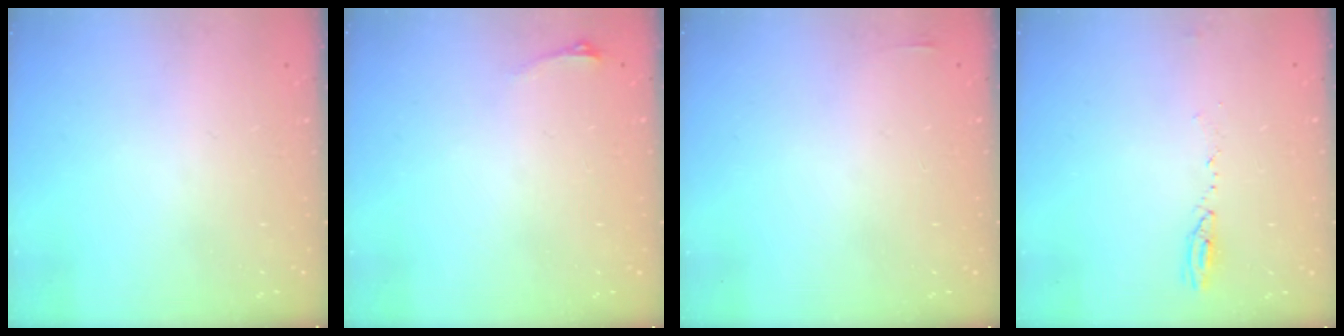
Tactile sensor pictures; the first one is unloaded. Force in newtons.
{"total": 2.9, "press": 2.6, "slide": 1.5}
{"total": 5.8, "press": 1.7, "slide": 5.5}
{"total": 3.7, "press": 3.6, "slide": 1.1}